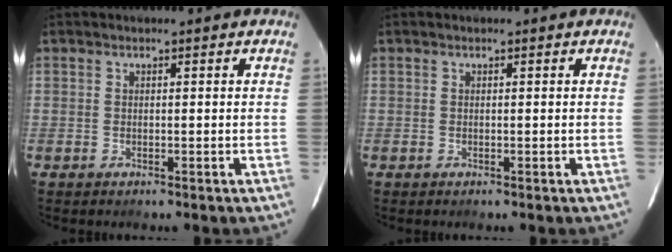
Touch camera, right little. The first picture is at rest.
{"total": 0.0}